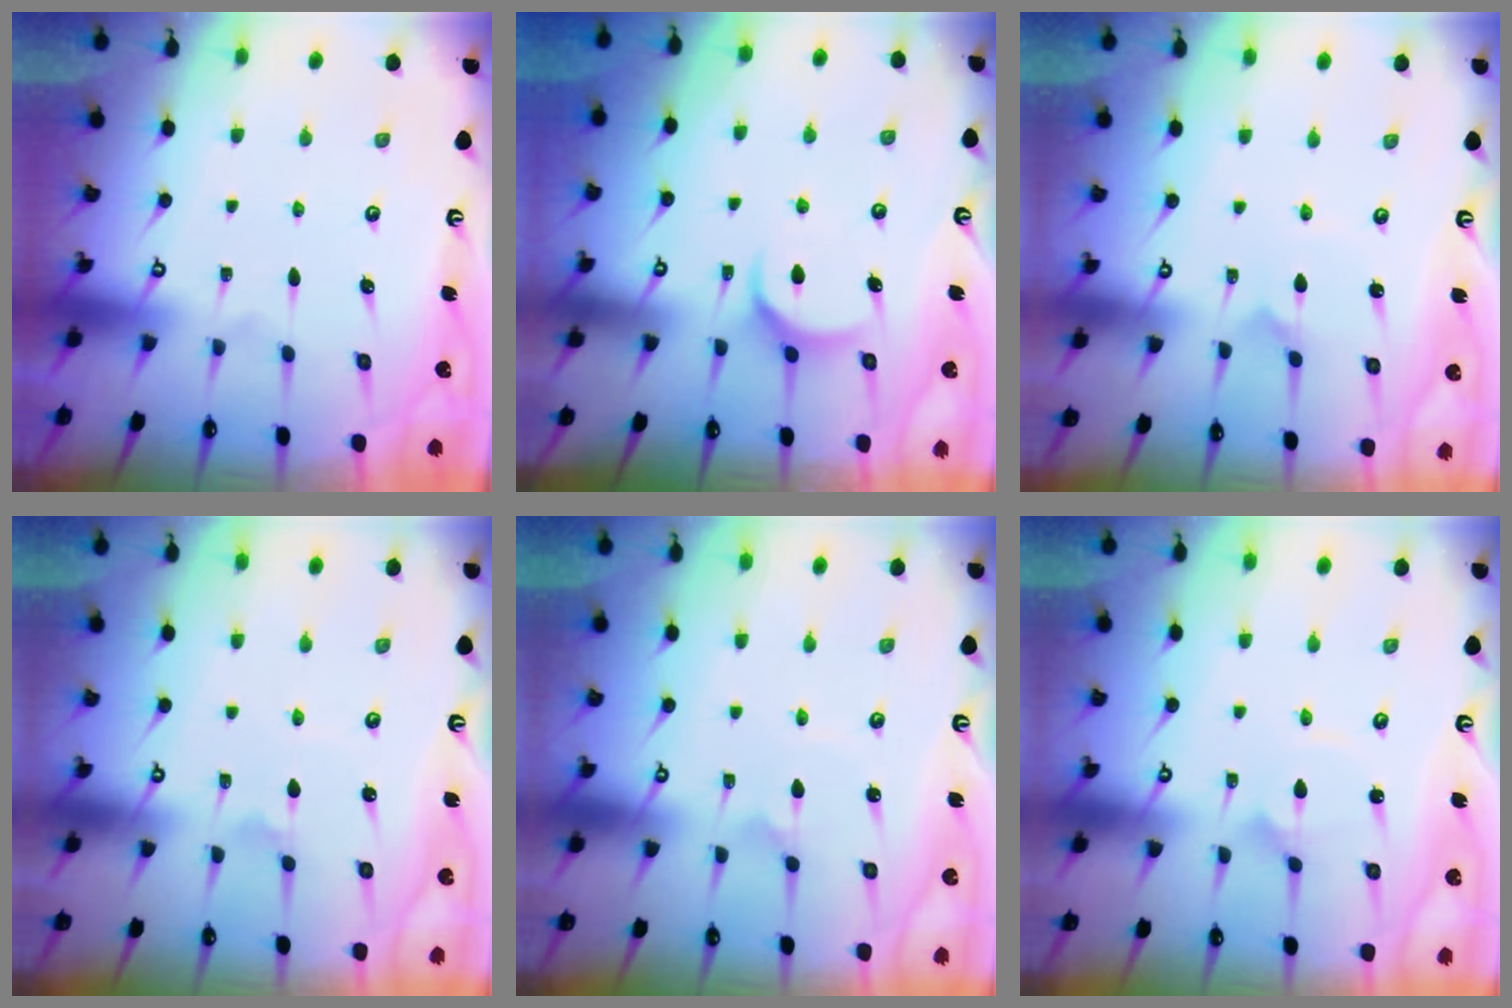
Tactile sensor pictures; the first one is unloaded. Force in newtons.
{"total": 6.6, "press": 6.6, "slide": 0.5}
{"total": 3.1, "press": 3.1, "slide": 0.2}
{"total": 1.0, "press": 0.9, "slide": 0.4}
{"total": 2.2, "press": 2.2, "slide": 0.1}
{"total": 2.4, "press": 2.4, "slide": 0.1}